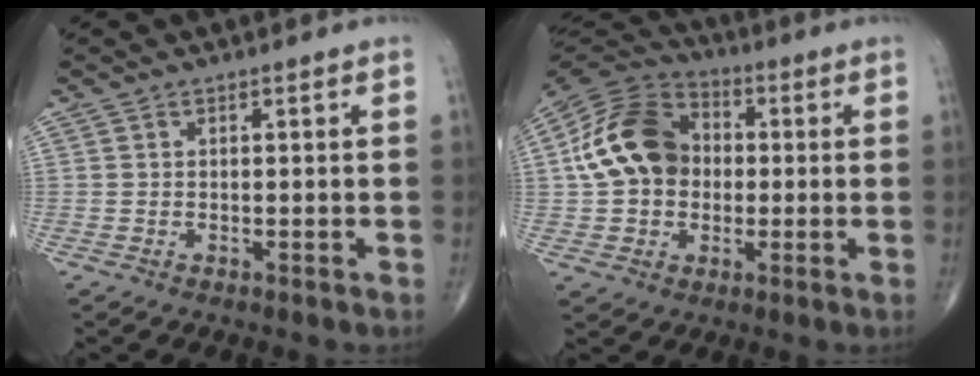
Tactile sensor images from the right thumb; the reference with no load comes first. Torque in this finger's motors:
{"motor_torque": [0.34, 1.75, 0.18, -0.01, 0.16]}